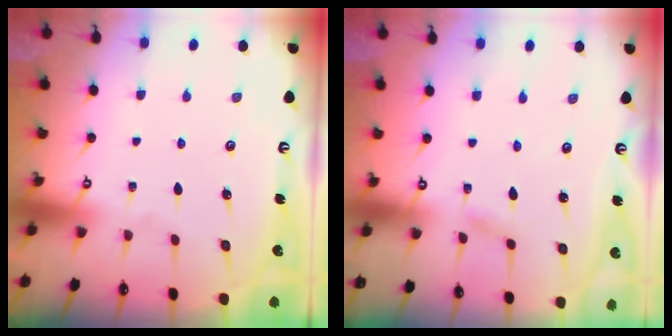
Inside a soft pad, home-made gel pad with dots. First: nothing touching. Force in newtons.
{"total": 1.1, "press": 1.1, "slide": 0.1}